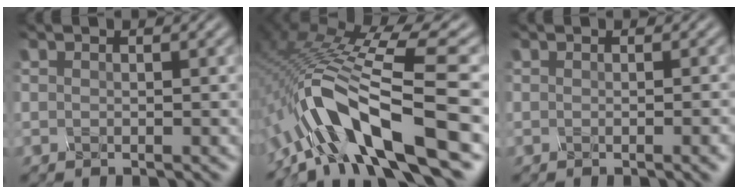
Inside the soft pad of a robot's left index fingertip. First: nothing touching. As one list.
[{"total": 11.4, "force": [-5.6, 2.1, 9.8], "torque": [-0.193, 0.021, -0.073]}, {"total": 2.8, "force": [-0.6, 1.2, 2.4], "torque": [-0.011, 0.026, -0.008]}]